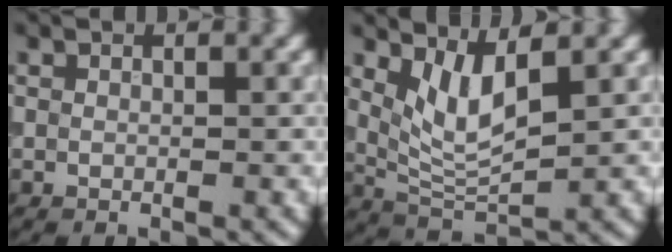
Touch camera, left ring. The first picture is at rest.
{"total": 4.1, "force": [1.8, 1.2, 3.5], "torque": [-0.079, -0.011, 0.042]}